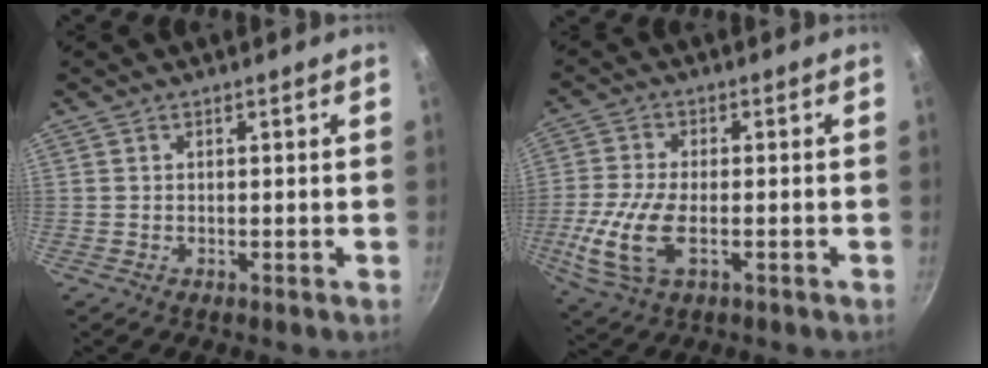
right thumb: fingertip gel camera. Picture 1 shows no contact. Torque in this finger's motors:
{"motor_torque": [-0.06, 0.11, 0.76, -0.68, 0.07]}